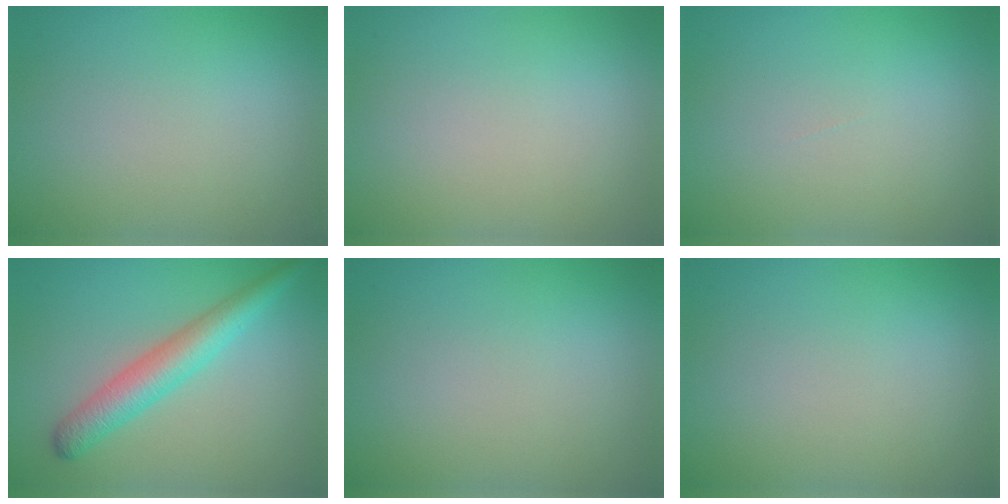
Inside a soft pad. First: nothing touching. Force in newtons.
{"total": 0.0}
{"total": 0.0}
{"total": 4.3, "press": 4.3, "slide": 0.1}
{"total": 0.0}
{"total": 0.0}